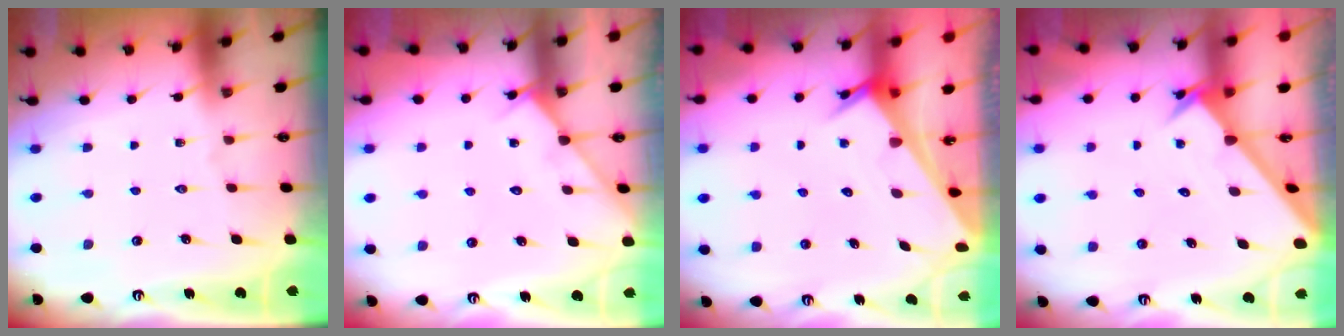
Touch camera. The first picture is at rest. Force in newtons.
{"total": 5.4, "press": 5.4, "slide": 0.5}
{"total": 3.3, "press": 3.3, "slide": 0.3}
{"total": 2.6, "press": 2.6, "slide": 0.2}